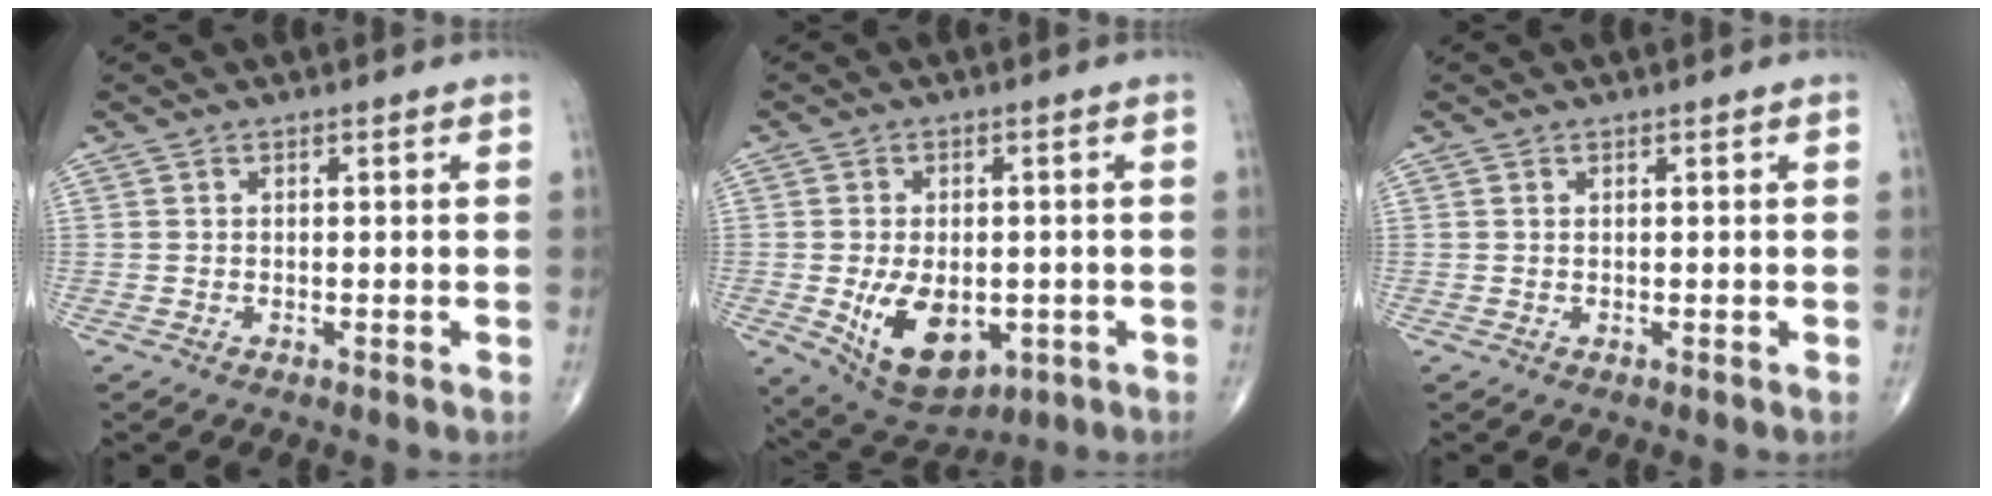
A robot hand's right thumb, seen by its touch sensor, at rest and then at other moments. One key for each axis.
{"total": 12.6, "fx": -2.8, "fy": 7.8, "fz": 9.5, "tx": -0.128, "ty": -0.003, "tz": -0.022}
{"total": 0.0}